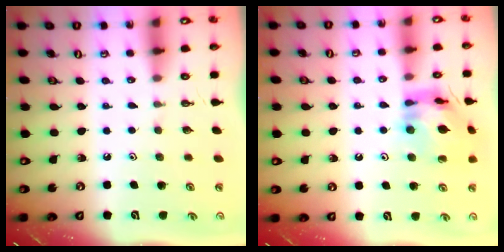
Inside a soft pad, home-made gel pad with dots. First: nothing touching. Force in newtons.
{"total": 13.0, "press": 12.9, "slide": 1.4}